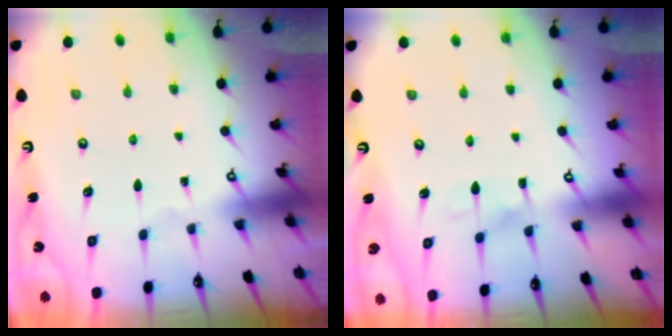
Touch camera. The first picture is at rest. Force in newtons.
{"total": 5.6, "press": 5.6, "slide": 0.6}